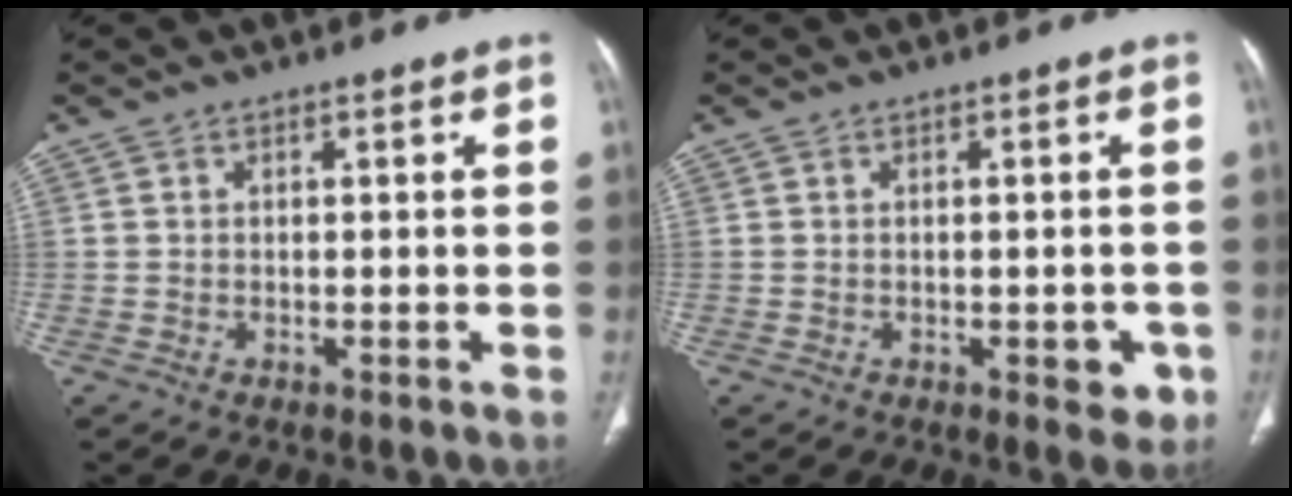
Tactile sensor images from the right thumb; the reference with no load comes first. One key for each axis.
{"total": 4.3, "fx": -1.5, "fy": 2.2, "fz": 3.4, "tx": -0.024, "ty": 0.004, "tz": -0.010}